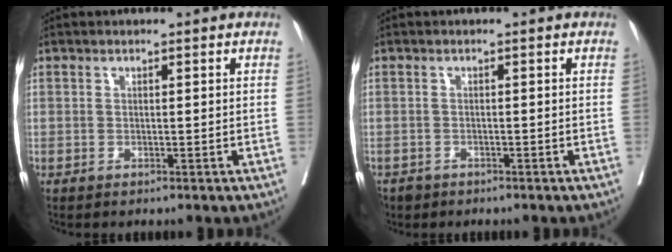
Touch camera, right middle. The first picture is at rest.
{"total": 3.0, "force": [-2.3, 1.9, 0.2], "torque": [-0.005, 0.001, -0.040]}